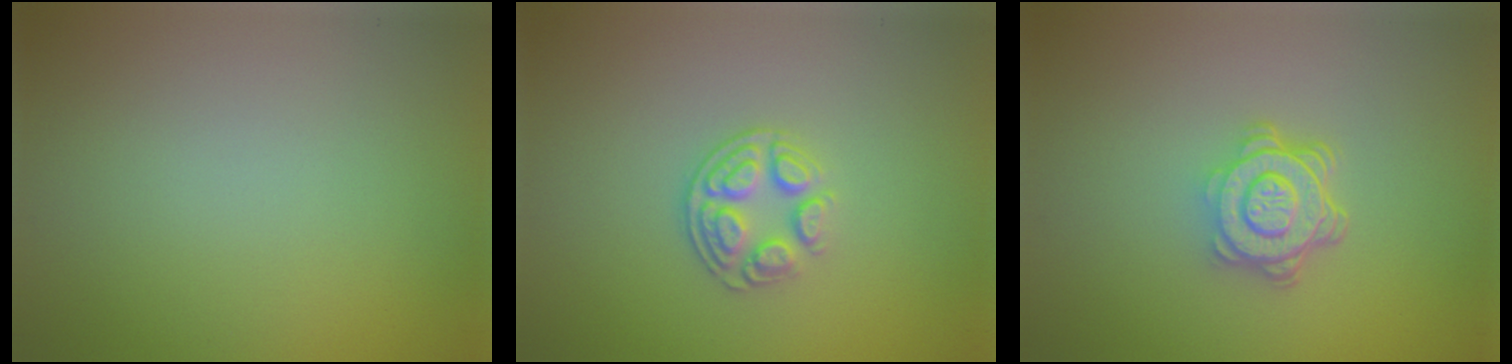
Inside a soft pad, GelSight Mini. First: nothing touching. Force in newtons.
{"total": 3.2, "press": 2.6, "slide": 2.0}
{"total": 4.7, "press": 3.5, "slide": 3.1}